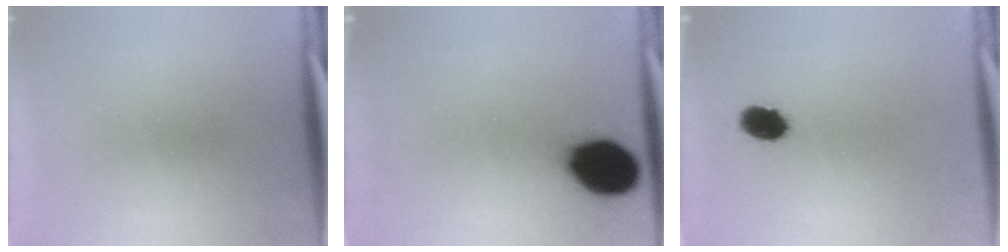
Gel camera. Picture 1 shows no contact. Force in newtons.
{"total": 14.3}
{"total": 5.0}